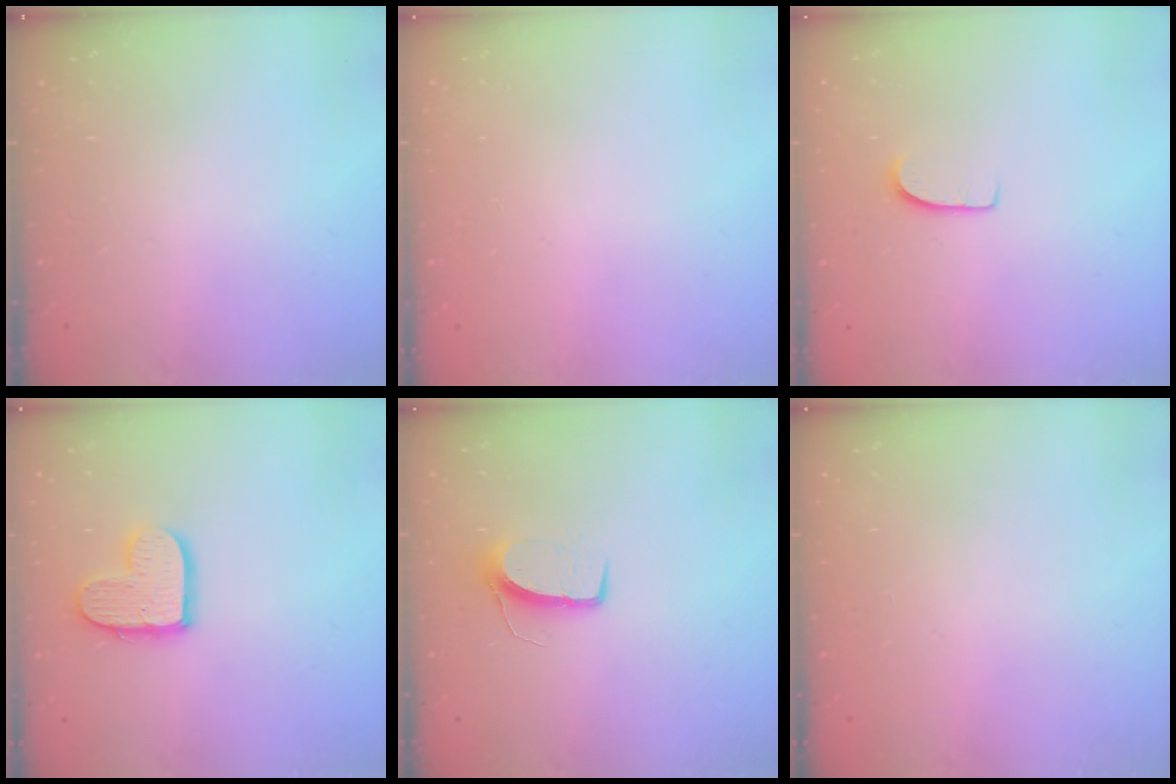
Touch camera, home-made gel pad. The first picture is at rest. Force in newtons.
{"total": 0.0}
{"total": 6.7, "press": 6.7, "slide": 0.3}
{"total": 10.8, "press": 10.7, "slide": 0.9}
{"total": 7.8, "press": 7.8, "slide": 0.5}
{"total": 0.0}